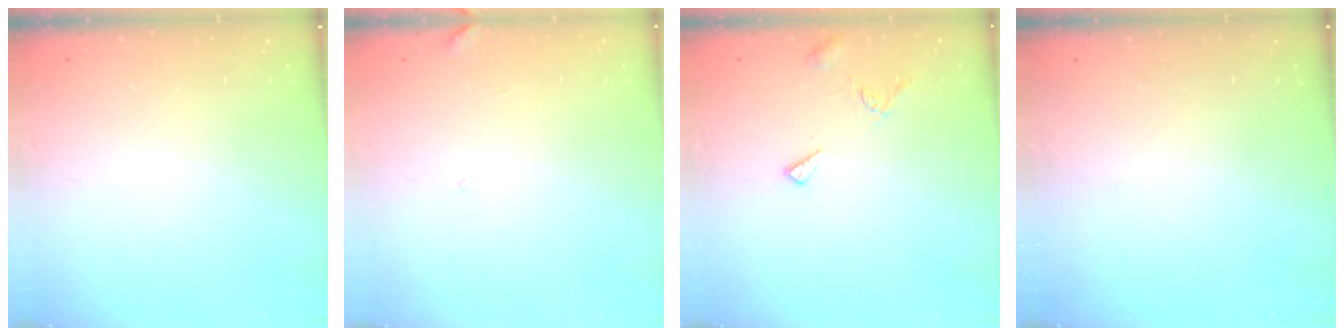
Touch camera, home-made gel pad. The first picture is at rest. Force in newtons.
{"total": 3.1, "press": 3.1, "slide": 0.3}
{"total": 6.1, "press": 6.1, "slide": 0.4}
{"total": 0.0}